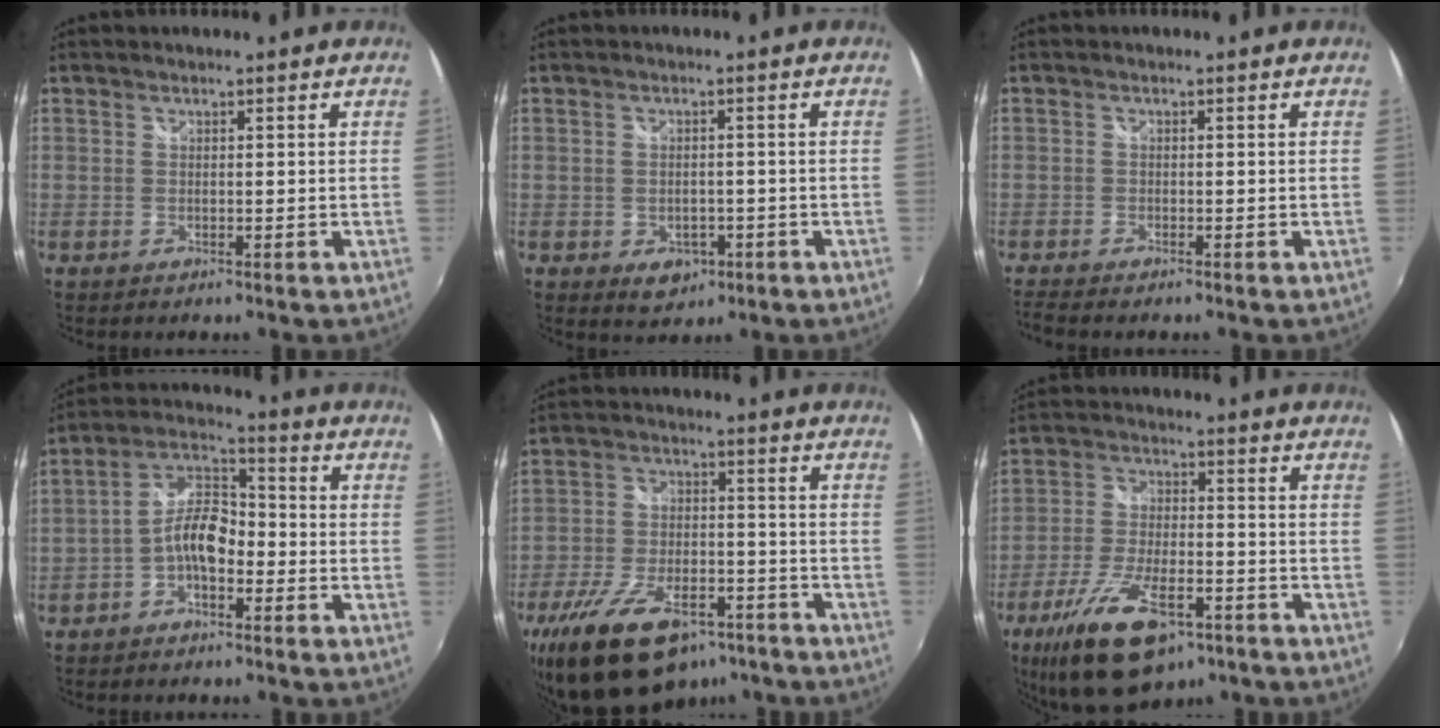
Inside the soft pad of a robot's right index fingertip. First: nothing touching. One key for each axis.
{"total": 5.2, "fx": -2.2, "fy": 3.8, "fz": 2.8, "tx": -0.057, "ty": -0.009, "tz": -0.024}
{"total": 3.0, "fx": -2.6, "fy": 0.6, "fz": 1.4, "tx": -0.038, "ty": -0.015, "tz": -0.049}
{"total": 7.8, "fx": -3.2, "fy": 3.8, "fz": 6.0, "tx": -0.125, "ty": 0.023, "tz": -0.061}
{"total": 19.9, "fx": -13.9, "fy": 9.5, "fz": 10.6, "tx": -0.219, "ty": -0.017, "tz": -0.220}
{"total": 17.0, "fx": -10.2, "fy": 7.1, "fz": 11.7, "tx": -0.238, "ty": -0.031, "tz": -0.176}